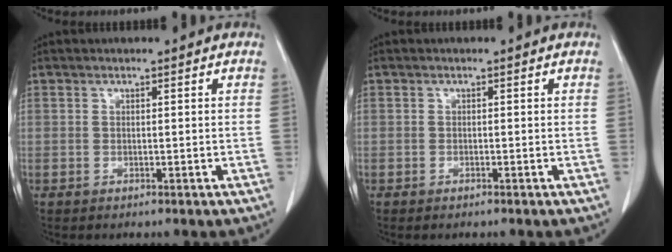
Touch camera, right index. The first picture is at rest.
{"total": 0.5, "force": [-0.4, 0.0, 0.2], "torque": [-0.010, -0.002, -0.007]}